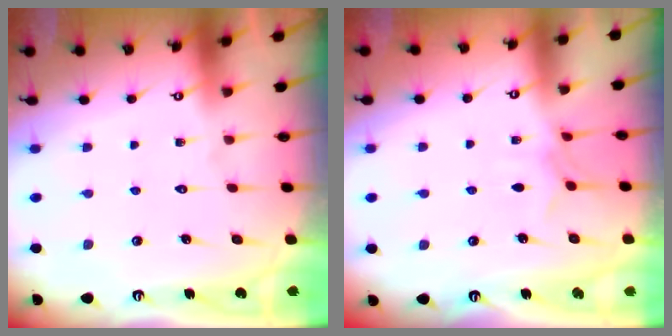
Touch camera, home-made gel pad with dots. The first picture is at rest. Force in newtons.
{"total": 3.3, "press": 3.3, "slide": 0.2}